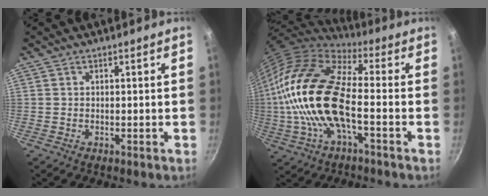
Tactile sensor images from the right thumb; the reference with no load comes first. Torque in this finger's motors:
{"motor_torque": [-0.07, 2.56, 2.77, 0.00, 0.94]}